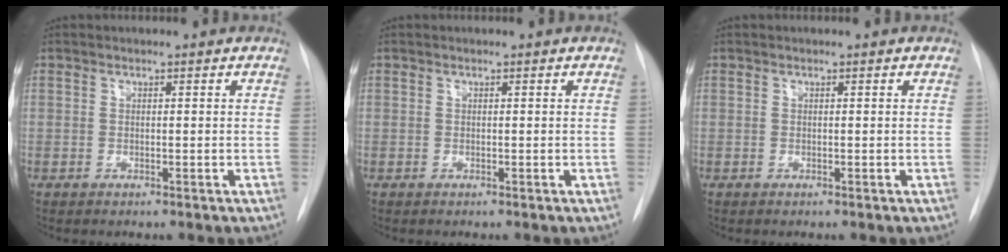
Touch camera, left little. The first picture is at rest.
{"total": 0.0}
{"total": 0.0}